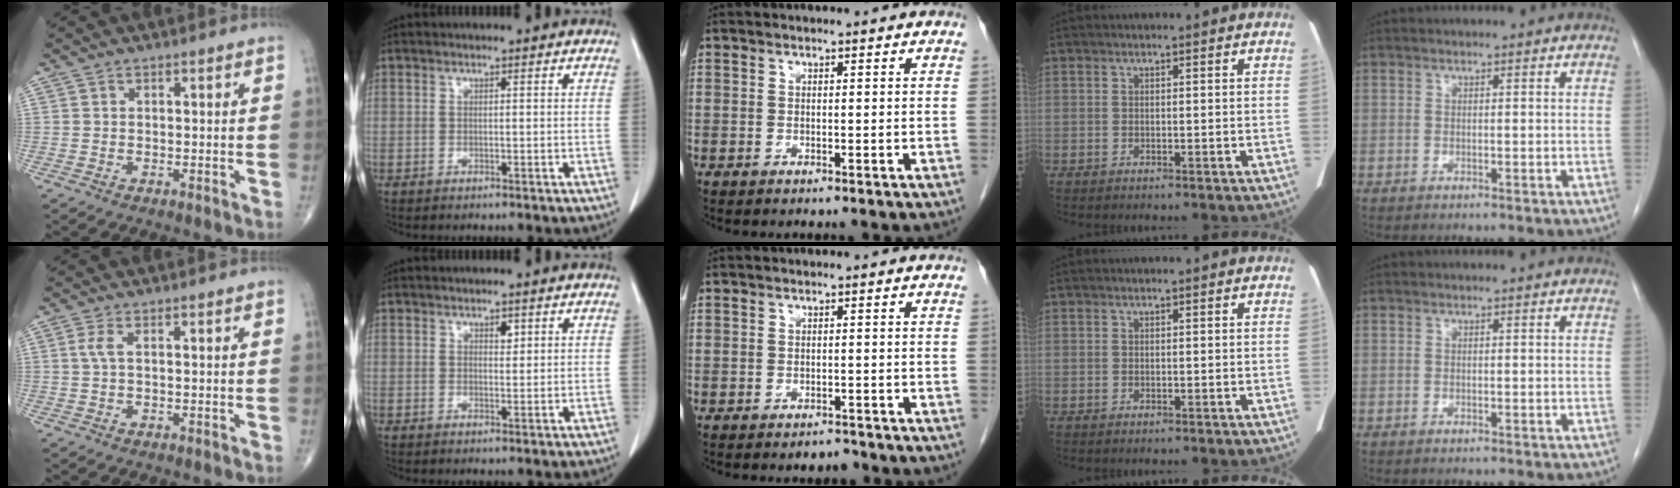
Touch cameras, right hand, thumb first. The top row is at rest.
{"thumb": {"total": 1.7, "force": [0.2, 0.3, 1.6], "torque": [-0.050, 0.005, 0.007]}, "index": {"total": 1.3, "force": [0.7, 0.7, 0.9], "torque": [-0.009, -0.003, 0.010]}, "middle": {"total": 1.5, "force": [-1.3, 0.6, 0.5], "torque": [-0.010, -0.001, -0.015]}}